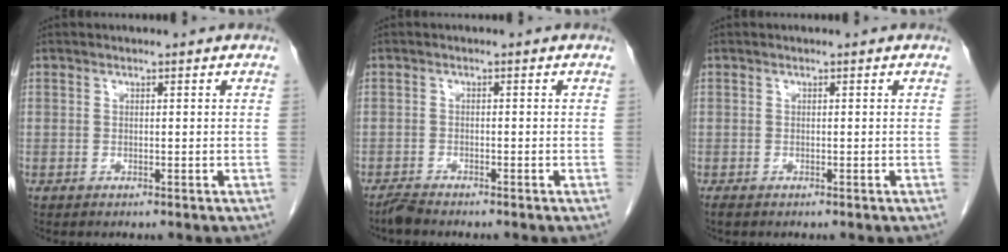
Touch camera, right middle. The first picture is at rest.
{"total": 1.7, "force": [-1.6, 0.1, 0.5], "torque": [-0.017, -0.005, -0.032]}
{"total": 0.7, "force": [-0.6, 0.2, 0.3], "torque": [-0.010, -0.002, -0.010]}